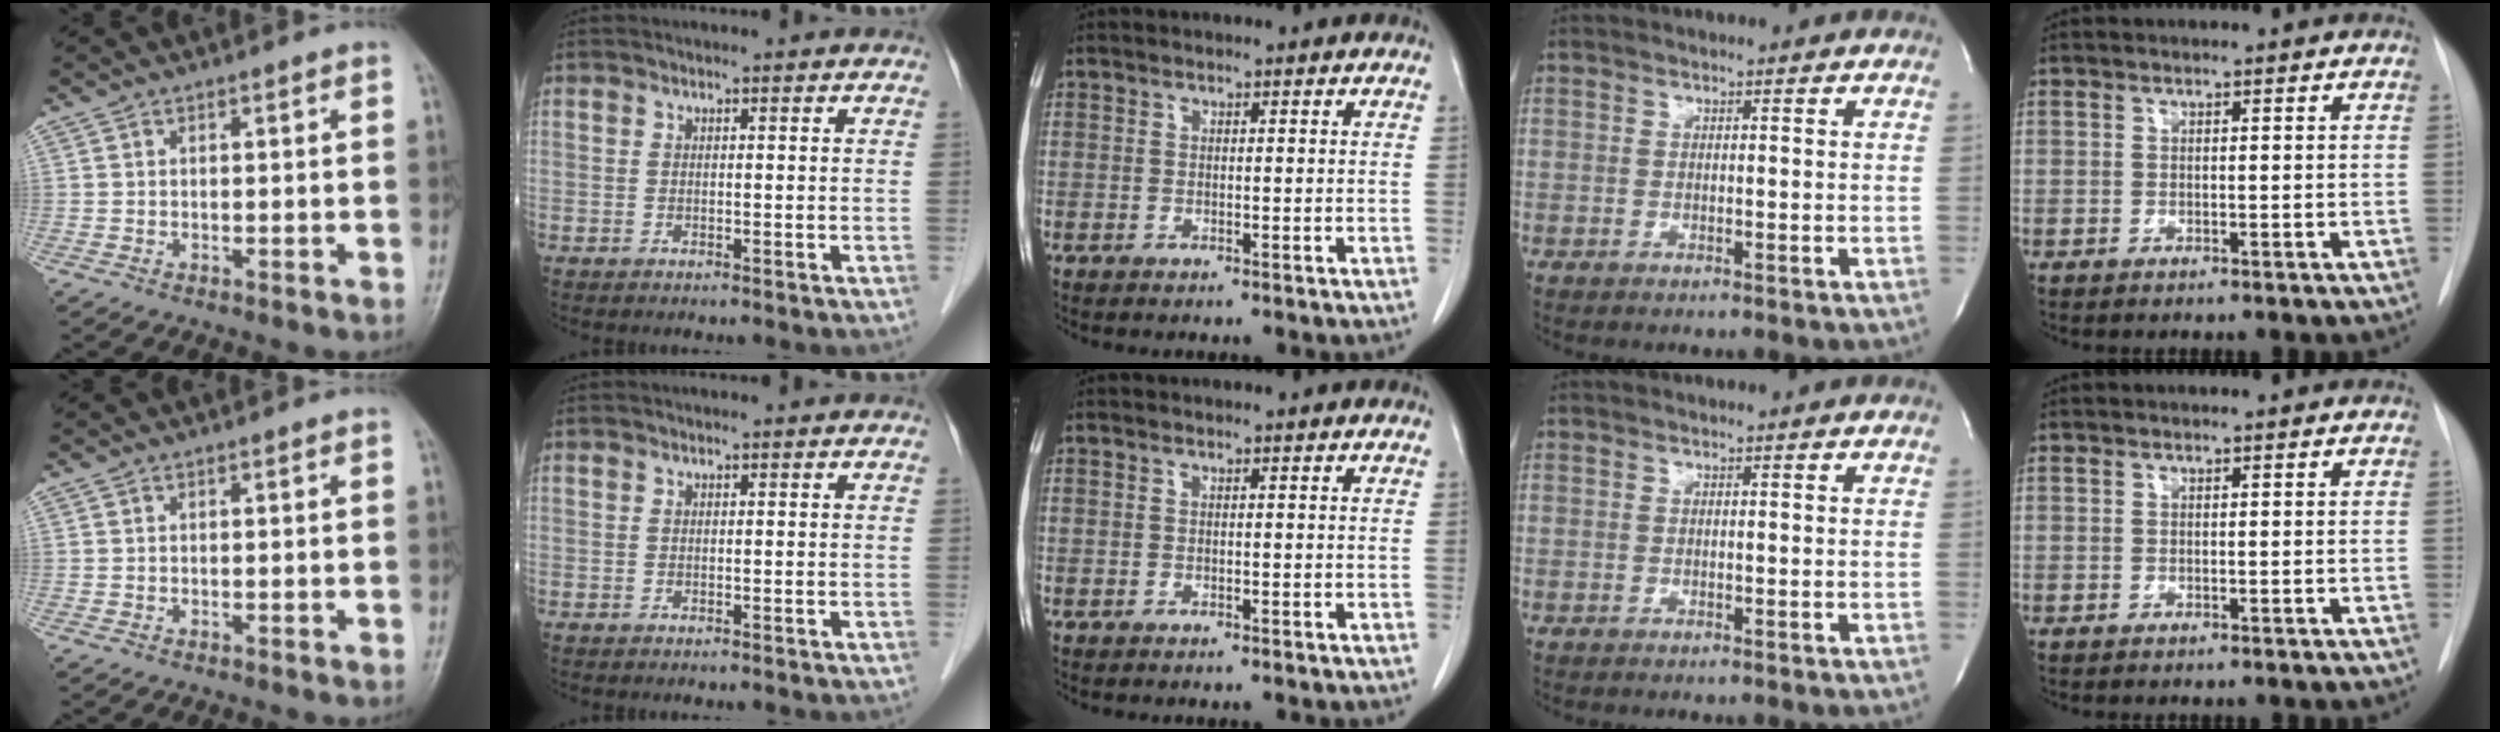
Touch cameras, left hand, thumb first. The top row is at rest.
{}